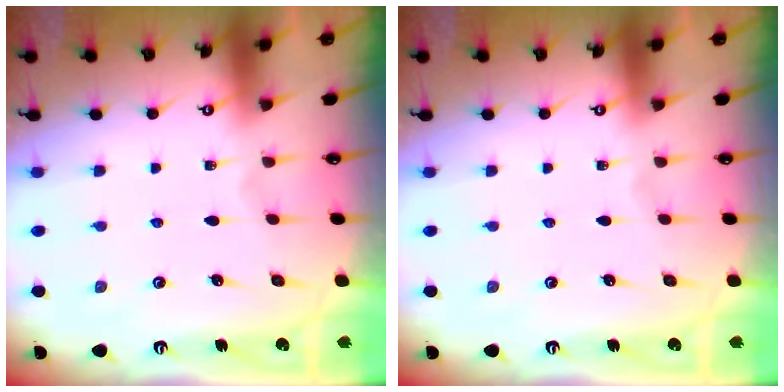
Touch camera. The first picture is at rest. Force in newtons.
{"total": 0.0}